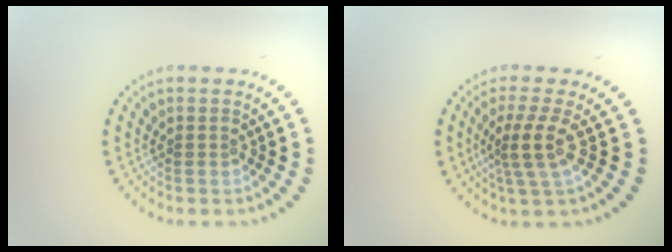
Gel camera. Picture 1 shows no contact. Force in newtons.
{"total": 2.9, "press": 2.1, "slide": 2.0}